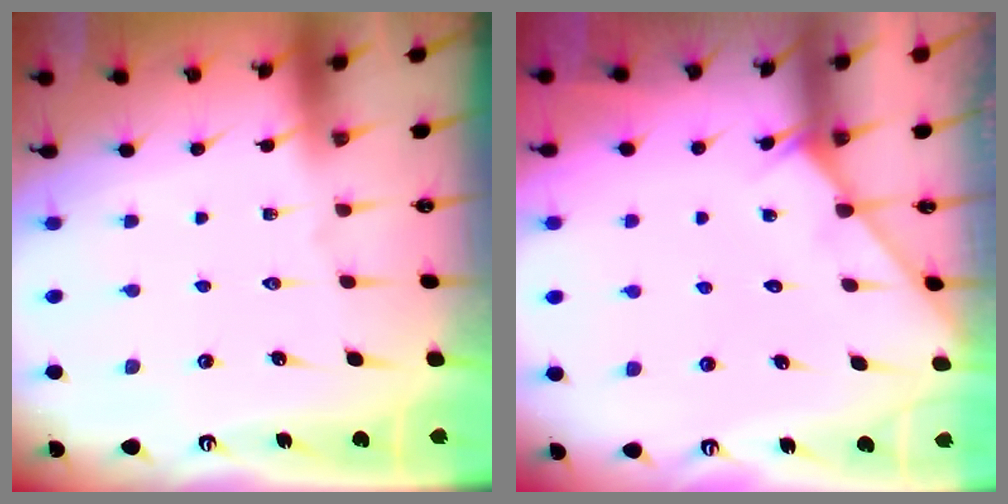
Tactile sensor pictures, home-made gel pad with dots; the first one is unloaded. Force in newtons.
{"total": 4.3, "press": 4.2, "slide": 0.5}